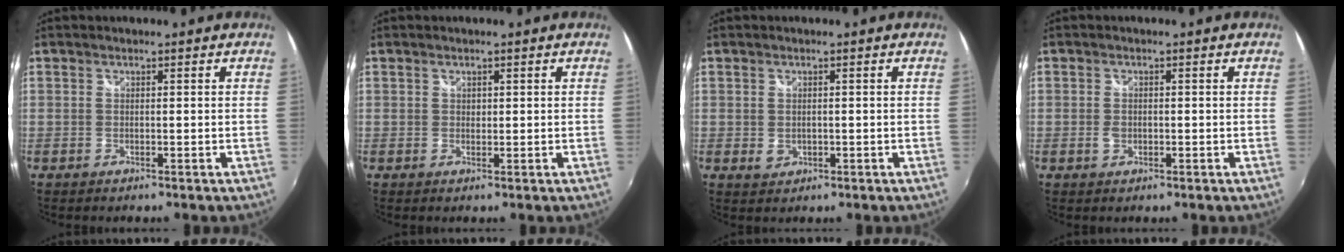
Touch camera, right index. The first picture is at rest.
{"total": 0.9, "force": [0.4, 0.8, 0.3], "torque": [-0.001, 0.003, 0.006]}
{"total": 1.9, "force": [-0.2, 1.6, 1.1], "torque": [-0.019, -0.002, -0.002]}
{"total": 1.6, "force": [-0.4, 1.1, 1.0], "torque": [-0.020, 0.000, -0.009]}